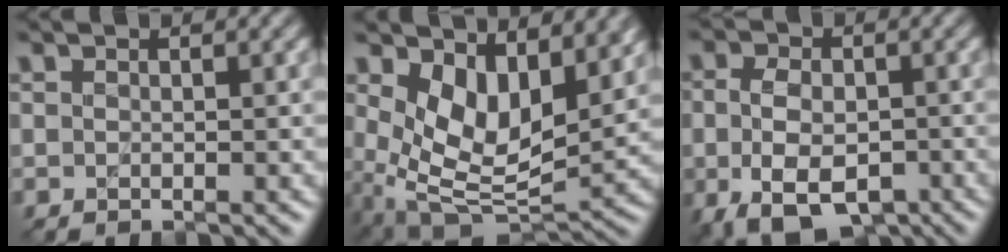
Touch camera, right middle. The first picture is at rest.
{"total": 8.0, "force": [2.0, 5.0, 5.8], "torque": [-0.121, -0.028, 0.038]}
{"total": 8.4, "force": [-2.9, 5.8, 5.4], "torque": [-0.104, -0.027, -0.038]}